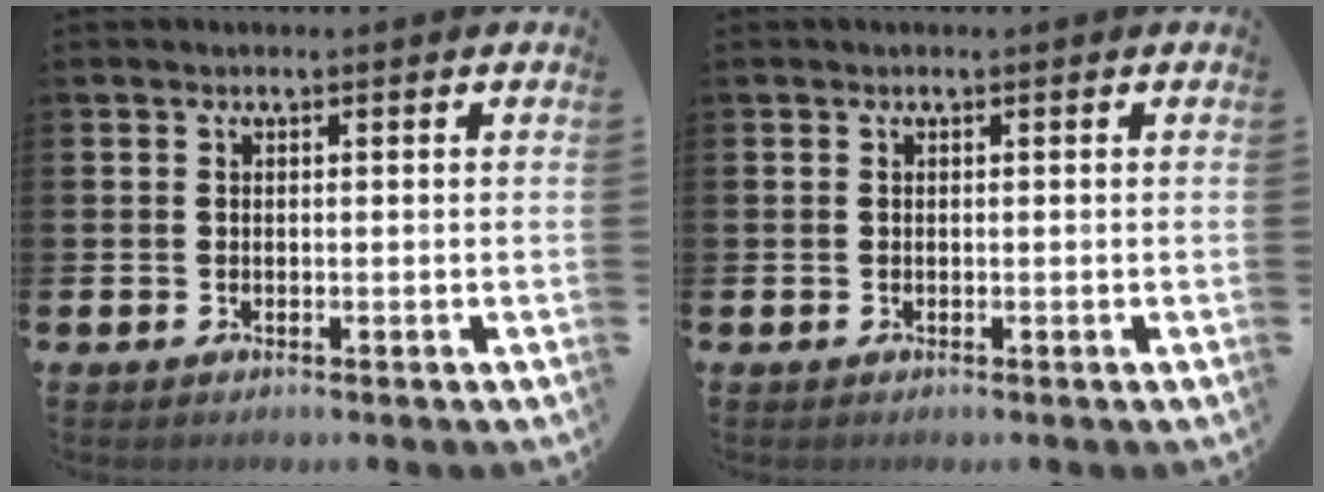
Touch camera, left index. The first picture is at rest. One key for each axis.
{"total": 0.0}